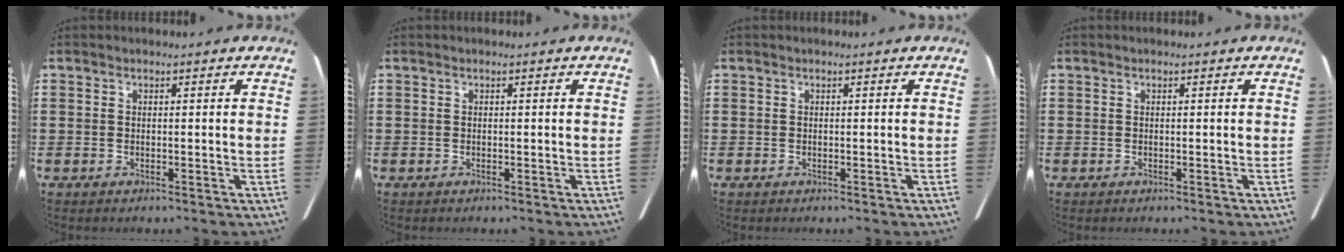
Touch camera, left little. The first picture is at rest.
{"total": 0.0}
{"total": 0.0}
{"total": 0.0}